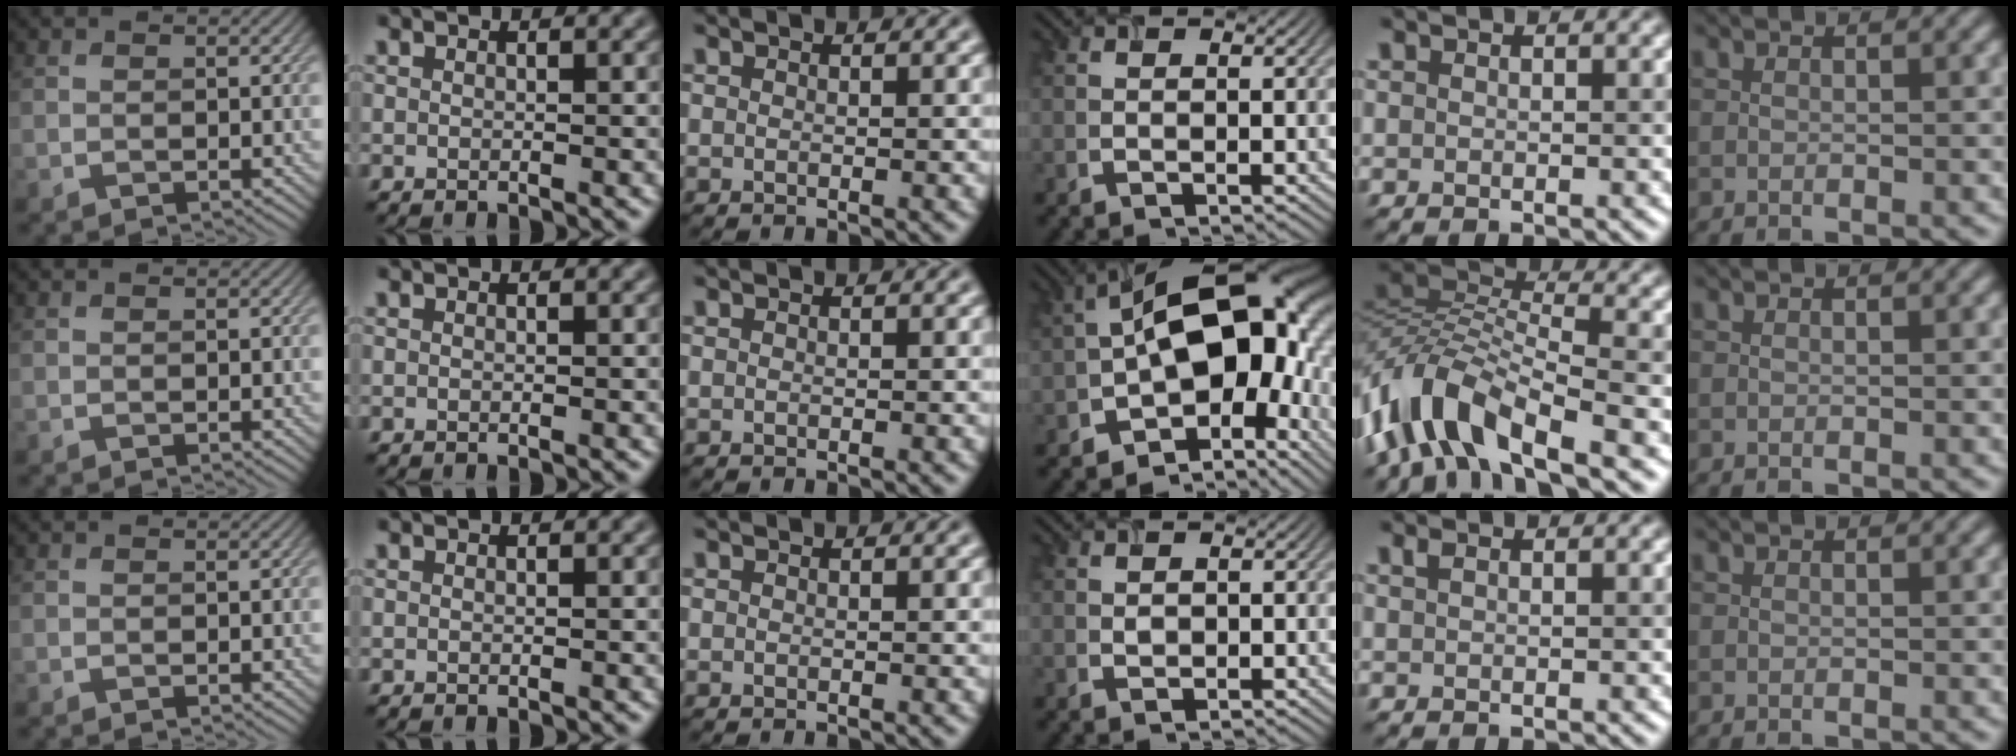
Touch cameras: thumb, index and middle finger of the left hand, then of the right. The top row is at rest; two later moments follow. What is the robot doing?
{"motion": "insert", "object": "airpods case & airpods"}